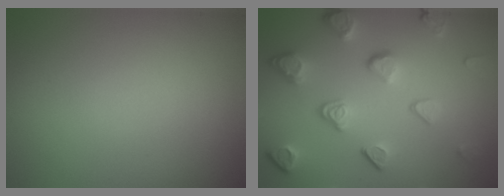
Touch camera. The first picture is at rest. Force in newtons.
{"total": 5.0, "press": 3.9, "slide": 3.2}